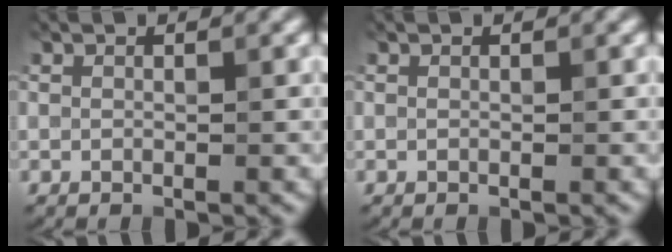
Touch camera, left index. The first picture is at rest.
{"total": 0.0}